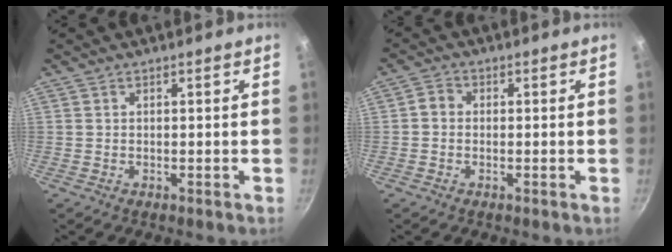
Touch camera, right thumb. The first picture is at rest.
{"total": 2.0, "force": [-0.4, 1.8, 1.0], "torque": [-0.016, 0.010, -0.015]}